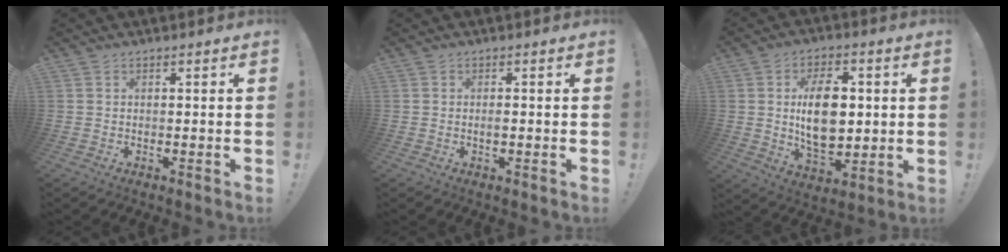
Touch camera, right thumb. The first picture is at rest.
{"total": 1.1, "force": [-0.5, 0.2, 1.0], "torque": [-0.013, 0.000, -0.011]}
{"total": 16.1, "force": [1.2, 9.9, 12.7], "torque": [-0.225, -0.001, 0.016]}